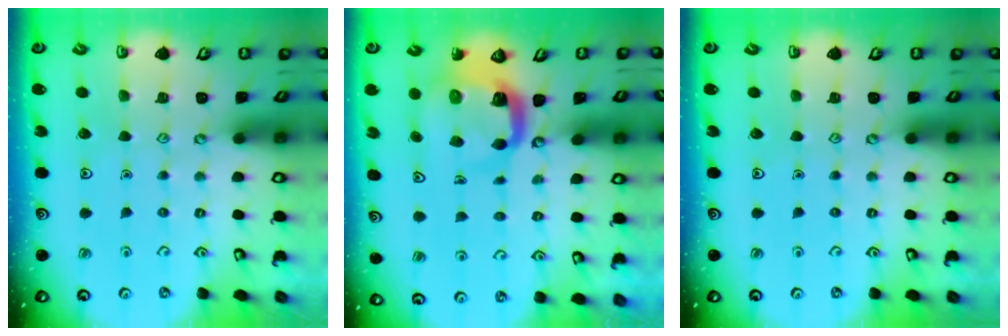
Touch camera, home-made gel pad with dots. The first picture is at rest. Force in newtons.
{"total": 5.7, "press": 5.7, "slide": 0.8}
{"total": 0.0}